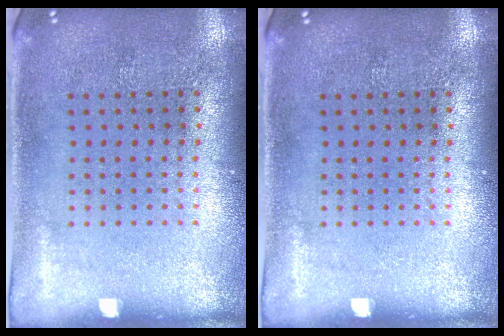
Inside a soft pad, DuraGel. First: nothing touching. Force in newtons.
{"total": 0.0}